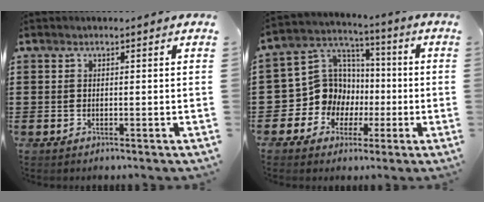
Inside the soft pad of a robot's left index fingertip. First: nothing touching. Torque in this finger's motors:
{"motor_torque": [1.09, 1.05, 0.26, 0.03]}